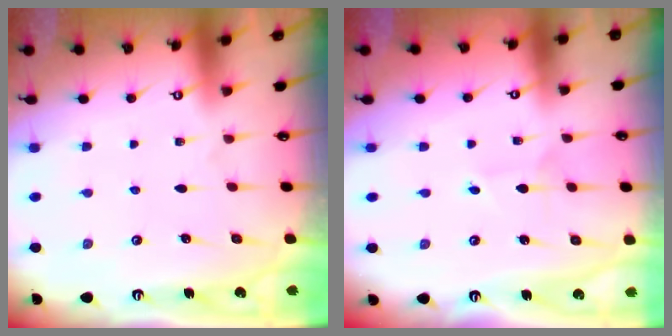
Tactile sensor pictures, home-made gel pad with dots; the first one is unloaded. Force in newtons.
{"total": 1.8, "press": 1.8, "slide": 0.2}